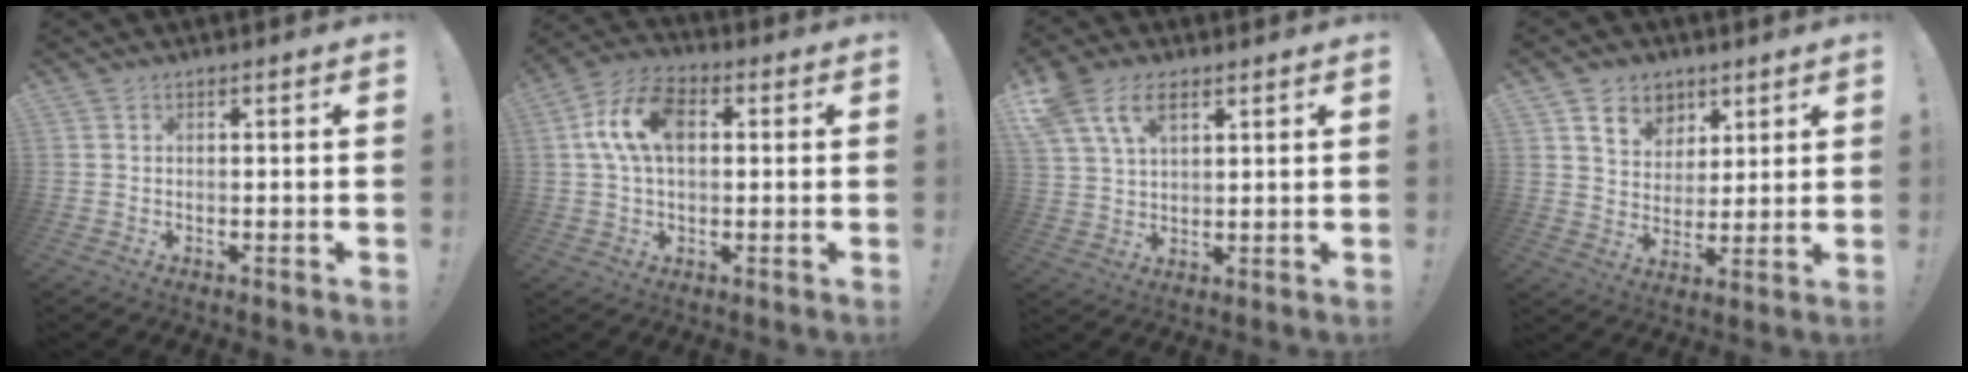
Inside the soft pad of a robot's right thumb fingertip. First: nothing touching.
{"total": 12.8, "force": [2.5, 8.2, 9.6], "torque": [-0.184, 0.016, 0.047]}
{"total": 10.6, "force": [5.6, 6.3, 6.4], "torque": [-0.131, -0.003, 0.110]}
{"total": 8.9, "force": [5.3, 6.9, 1.8], "torque": [-0.024, -0.039, 0.103]}